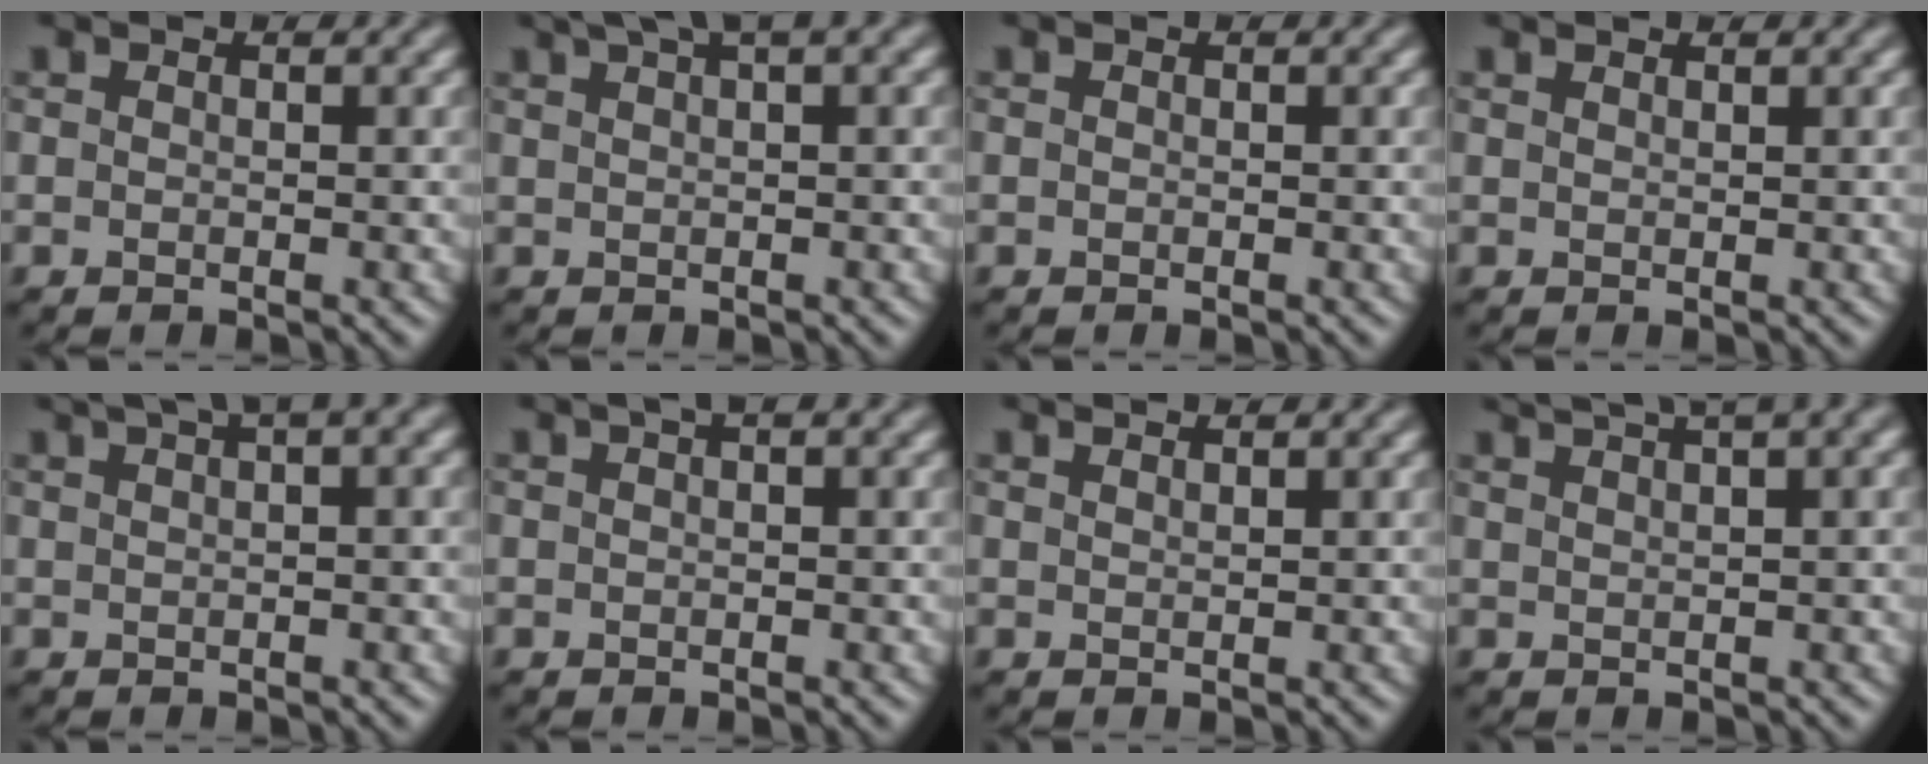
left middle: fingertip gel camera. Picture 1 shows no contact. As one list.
[{"total": 3.2, "force": [2.4, 0.2, 2.2], "torque": [-0.042, 0.015, 0.042]}, {"total": 0.0}, {"total": 1.3, "force": [1.2, 0.1, 0.3], "torque": [-0.007, 0.002, 0.012]}, {"total": 4.7, "force": [3.2, 1.1, 3.3], "torque": [-0.054, 0.022, 0.047]}, {"total": 1.3, "force": [0.7, 0.0, 1.1], "torque": [-0.020, 0.003, 0.014]}, {"total": 1.9, "force": [1.8, 0.2, 0.5], "torque": [-0.014, 0.012, 0.017]}, {"total": 5.2, "force": [4.1, 0.6, 3.0], "torque": [-0.048, 0.024, 0.059]}]